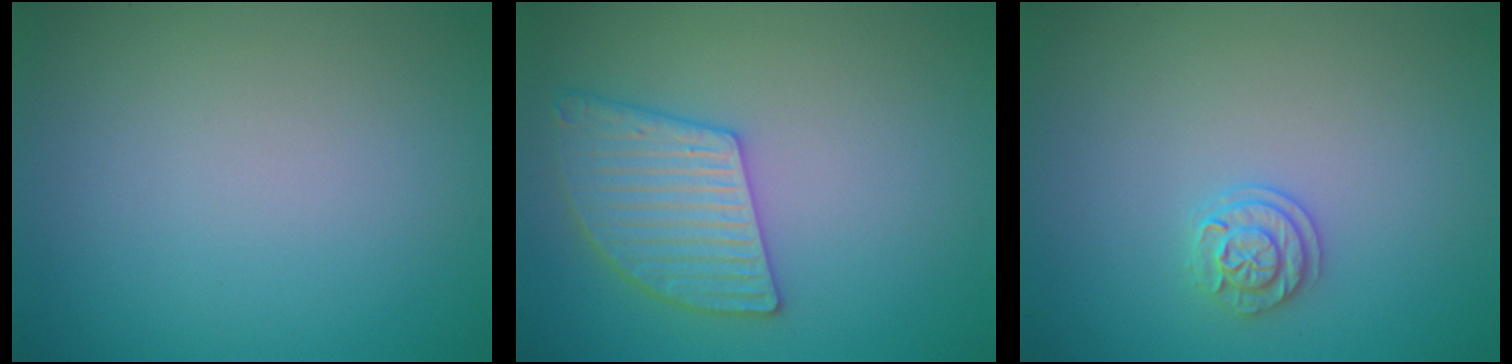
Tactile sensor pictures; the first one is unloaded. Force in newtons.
{"total": 4.8, "press": 4.3, "slide": 2.1}
{"total": 1.9, "press": 1.7, "slide": 0.8}